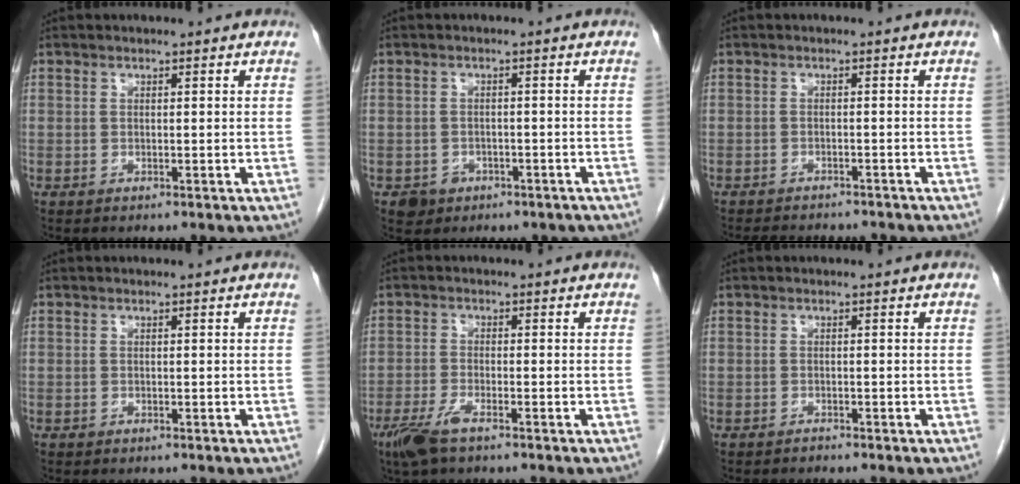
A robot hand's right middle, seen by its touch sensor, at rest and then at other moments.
{"total": 3.4, "force": [-2.0, 2.8, 0.5], "torque": [-0.002, 0.010, -0.022]}
{"total": 7.6, "force": [-6.9, 1.9, 2.5], "torque": [-0.035, -0.004, -0.088]}
{"total": 0.0}
{"total": 4.4, "force": [-3.0, 0.8, 3.1], "torque": [-0.073, -0.009, -0.057]}
{"total": 0.6, "force": [-0.6, 0.0, 0.0], "torque": [-0.008, -0.004, -0.011]}